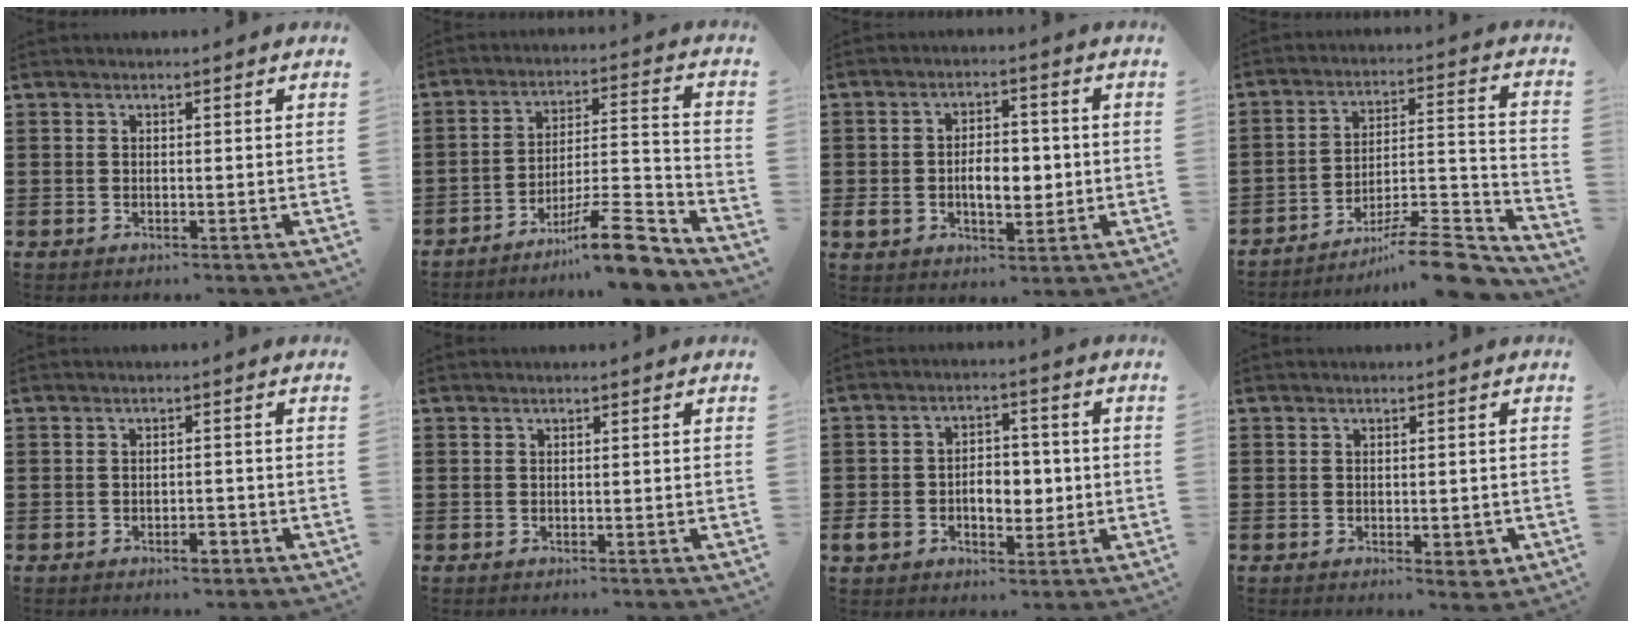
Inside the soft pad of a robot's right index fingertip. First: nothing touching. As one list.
[{"total": 11.8, "force": [-9.1, 1.7, 7.4], "torque": [-0.104, 0.036, -0.163]}, {"total": 6.8, "force": [-0.9, 4.3, 5.2], "torque": [-0.092, 0.004, -0.022]}, {"total": 10.9, "force": [-9.0, 1.8, 5.9], "torque": [-0.079, 0.029, -0.169]}, {"total": 2.2, "force": [-1.4, 0.8, 1.4], "torque": [-0.026, 0.001, -0.028]}, {"total": 0.0}, {"total": 6.7, "force": [-1.1, 4.9, 4.4], "torque": [-0.073, 0.011, -0.023]}, {"total": 2.3, "force": [-0.6, 1.0, 2.0], "torque": [-0.034, 0.002, -0.010]}]